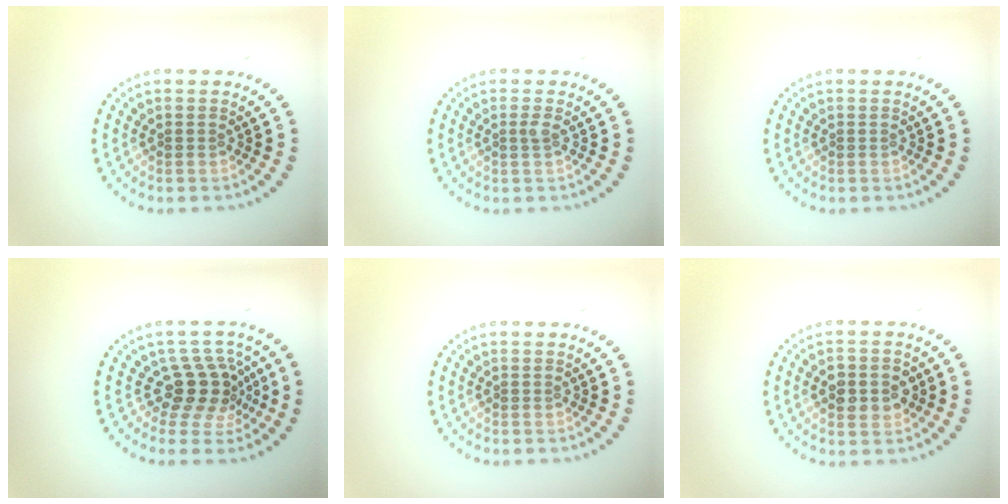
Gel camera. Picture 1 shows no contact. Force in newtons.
{"total": 0.8, "press": 0.6, "slide": 0.5}
{"total": 0.0}
{"total": 3.7, "press": 2.7, "slide": 2.4}
{"total": 0.0}
{"total": 3.5, "press": 3.5, "slide": 0.1}